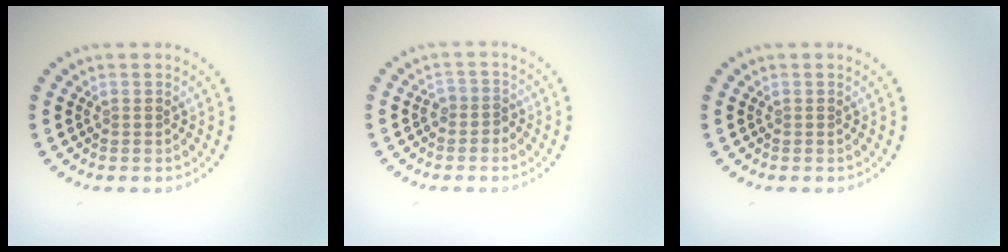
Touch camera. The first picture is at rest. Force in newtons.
{"total": 1.4, "press": 1.2, "slide": 0.8}
{"total": 0.0}